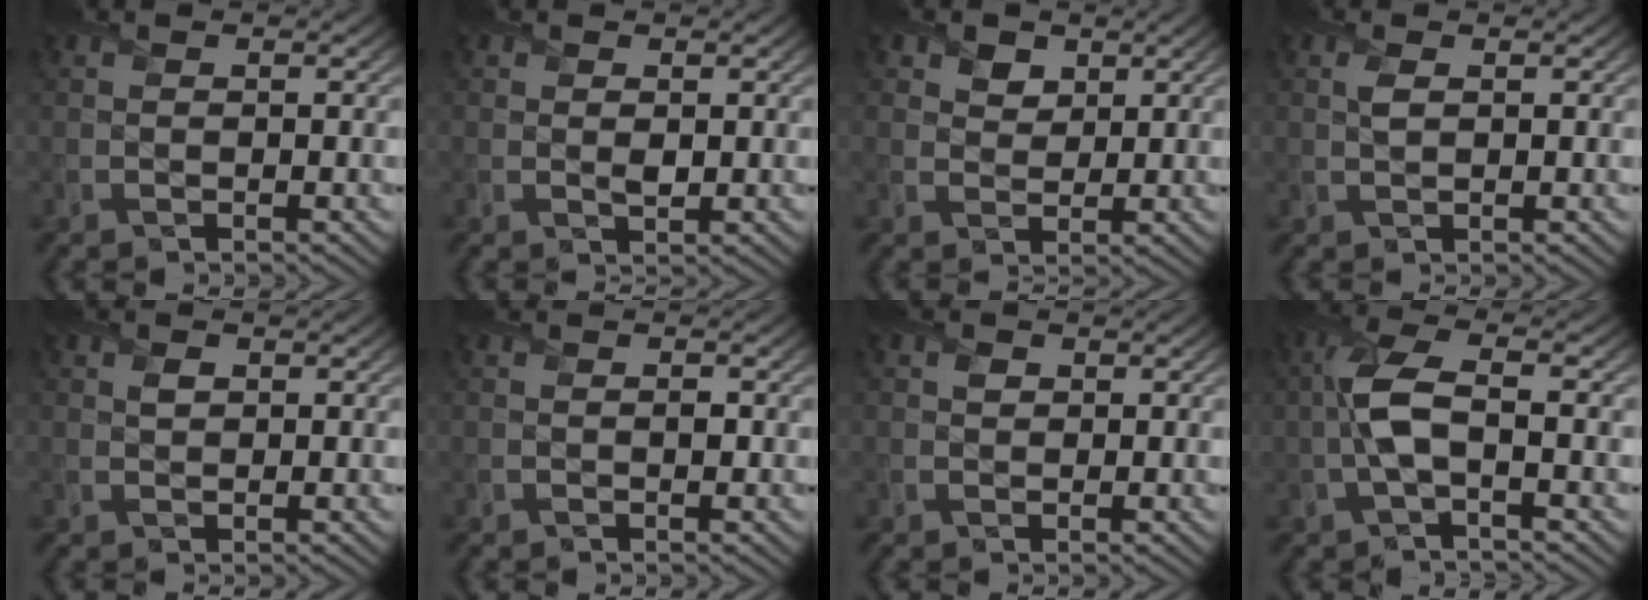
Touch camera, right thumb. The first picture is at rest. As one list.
[{"total": 1.3, "force": [0.3, 0.9, 0.8], "torque": [-0.017, -0.008, 0.006]}, {"total": 3.3, "force": [1.7, 2.4, 1.3], "torque": [-0.033, -0.009, 0.024]}, {"total": 1.4, "force": [0.5, 0.7, 1.0], "torque": [-0.028, 0.001, 0.009]}, {"total": 1.2, "force": [0.5, 1.0, 0.6], "torque": [-0.012, -0.004, 0.007]}, {"total": 0.7, "force": [-0.1, 0.5, 0.4], "torque": [-0.003, -0.006, -0.005]}, {"total": 1.3, "force": [0.4, 1.1, 0.4], "torque": [-0.008, -0.006, 0.003]}, {"total": 5.5, "force": [-0.6, 1.9, 5.2], "torque": [-0.124, 0.008, -0.022]}]